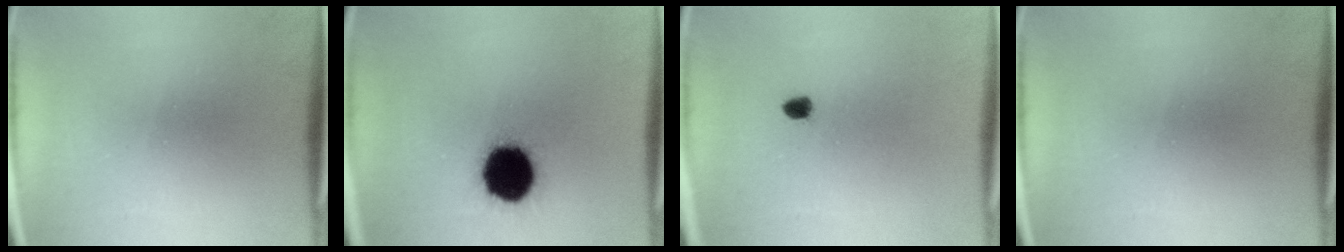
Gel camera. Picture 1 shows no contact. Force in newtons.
{"total": 18.2}
{"total": 1.5}
{"total": 0.0}